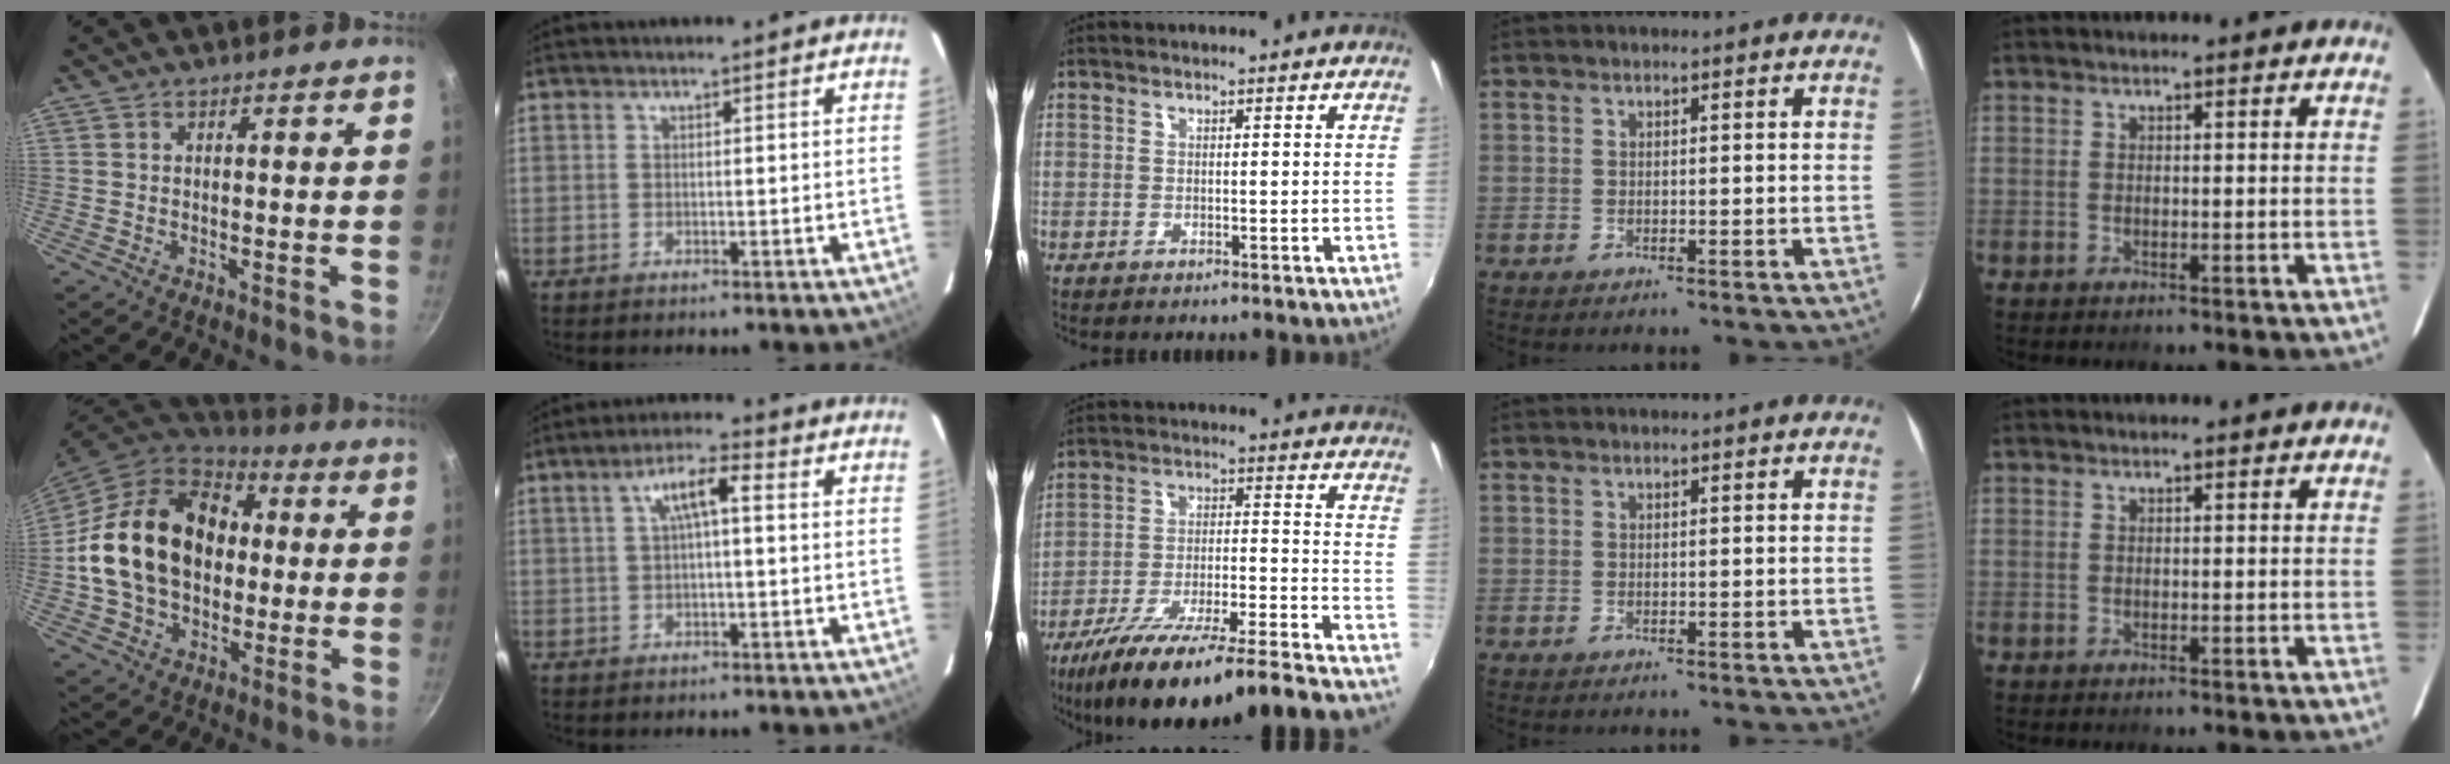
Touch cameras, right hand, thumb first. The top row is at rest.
{"thumb": {"total": 21.9, "force": [1.2, 16.2, 14.6], "torque": [-0.232, 0.037, 0.018]}, "index": {"total": 5.6, "force": [0.9, 1.6, 5.3], "torque": [-0.101, 0.018, 0.020]}, "middle": {"total": 30.5, "force": [-26.8, 1.1, 14.6], "torque": [-0.227, -0.075, -0.396]}}